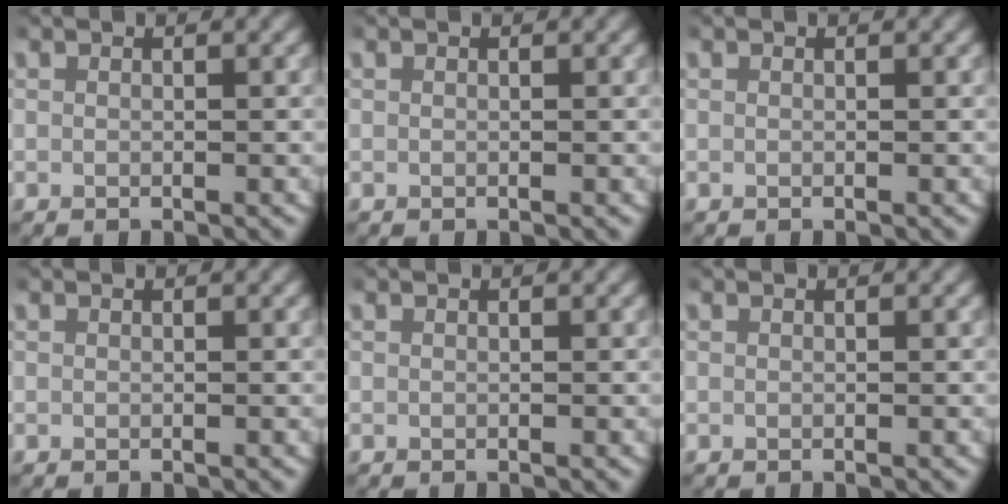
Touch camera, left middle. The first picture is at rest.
{"total": 0.0}
{"total": 0.0}
{"total": 0.0}
{"total": 0.0}
{"total": 0.0}